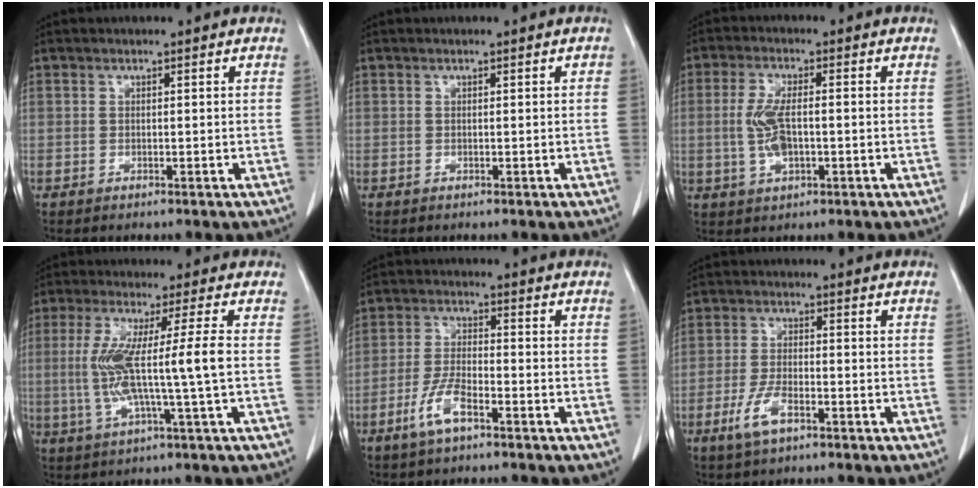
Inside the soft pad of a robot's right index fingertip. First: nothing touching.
{"total": 0.0}
{"total": 5.9, "force": [-0.5, 2.1, 5.6], "torque": [-0.125, 0.004, -0.006]}
{"total": 10.1, "force": [-0.3, -0.7, 10.1], "torque": [-0.212, 0.000, -0.006]}
{"total": 5.9, "force": [-3.4, 1.6, 4.6], "torque": [-0.099, -0.001, -0.065]}
{"total": 5.2, "force": [-2.7, 1.8, 4.1], "torque": [-0.087, -0.004, -0.049]}